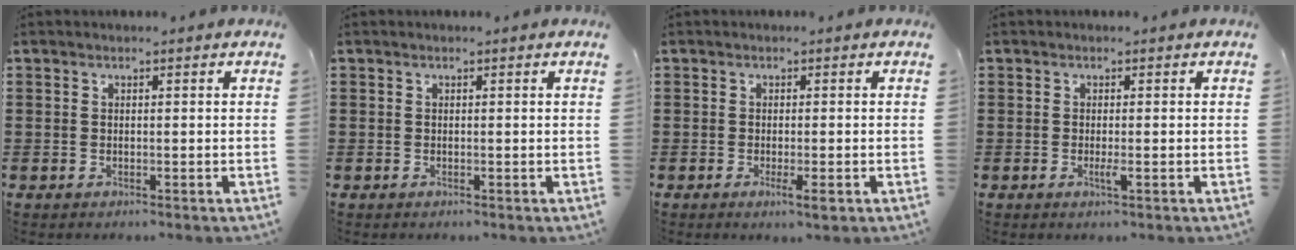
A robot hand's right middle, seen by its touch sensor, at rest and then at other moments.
{"total": 0.0}
{"total": 2.0, "force": [-0.8, 0.3, 1.8], "torque": [-0.031, -0.003, -0.012]}
{"total": 1.3, "force": [-0.3, 0.1, 1.3], "torque": [-0.023, -0.004, -0.006]}